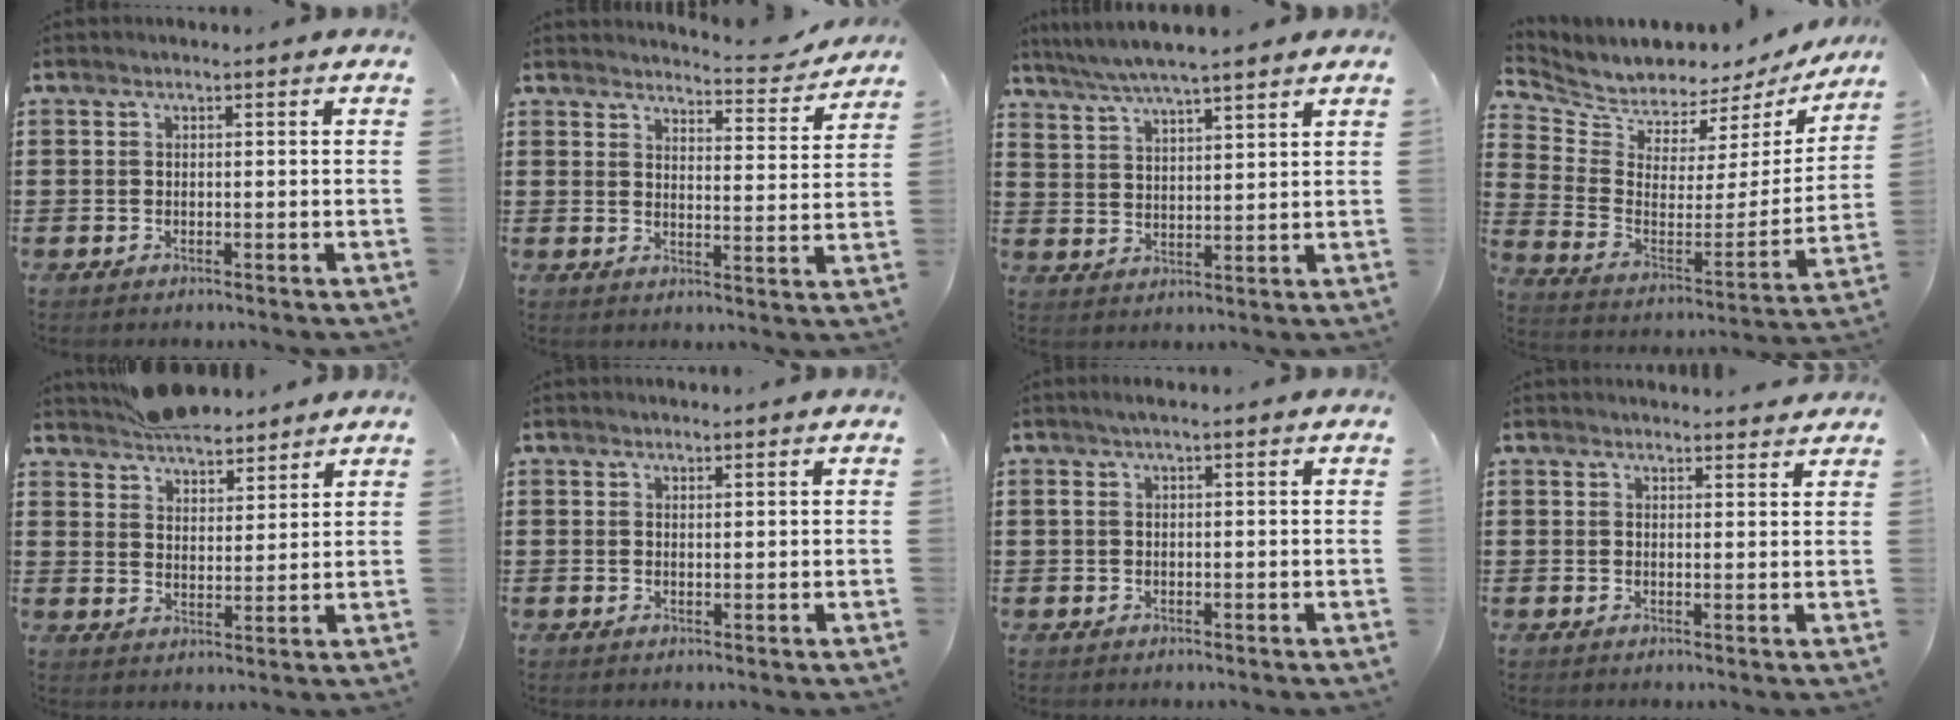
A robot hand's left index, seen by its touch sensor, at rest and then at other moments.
{"total": 4.2, "force": [4.1, 0.1, 0.9], "torque": [-0.020, -0.032, 0.067]}
{"total": 5.0, "force": [4.6, 0.0, 2.0], "torque": [-0.051, -0.017, 0.080]}
{"total": 5.0, "force": [4.8, 1.1, -0.3], "torque": [-0.033, -0.055, 0.082]}
{"total": 6.1, "force": [5.7, 1.8, 0.9], "torque": [-0.034, -0.009, 0.113]}
{"total": 0.7, "force": [0.6, 0.0, 0.4], "torque": [-0.008, -0.002, 0.012]}
{"total": 1.1, "force": [0.1, 0.2, 1.1], "torque": [-0.020, 0.001, 0.002]}
{"total": 1.7, "force": [1.7, 0.2, 0.1], "torque": [0.002, -0.003, 0.032]}